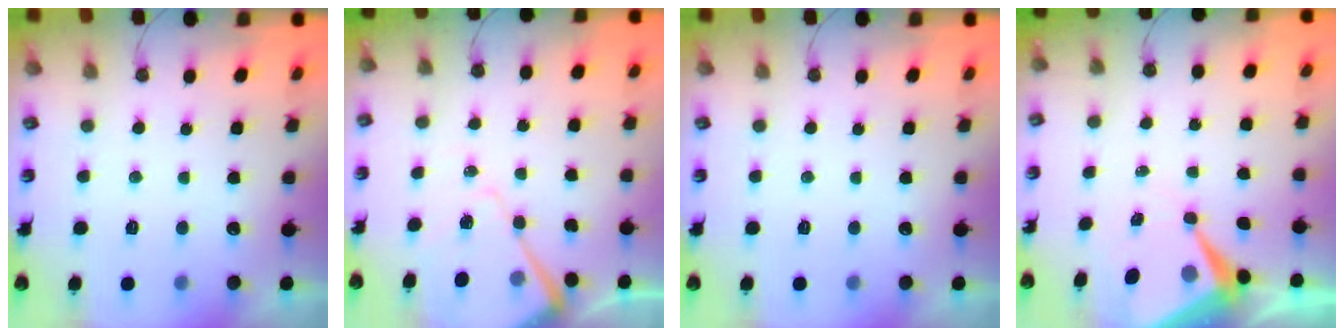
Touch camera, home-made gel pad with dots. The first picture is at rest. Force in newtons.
{"total": 11.2, "press": 11.2, "slide": 0.8}
{"total": 0.0}
{"total": 8.0, "press": 8.0, "slide": 0.6}